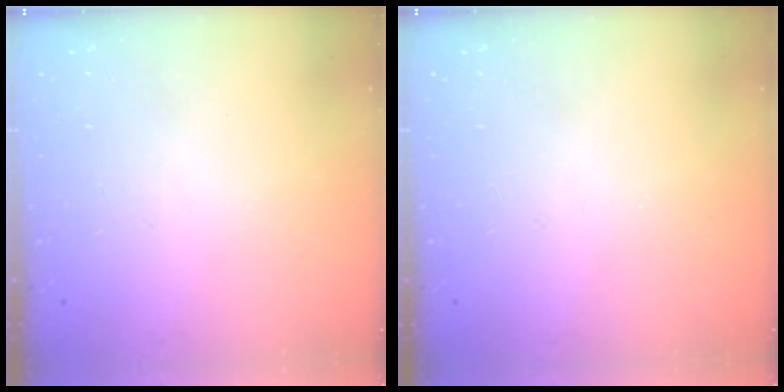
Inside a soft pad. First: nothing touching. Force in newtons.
{"total": 0.0}